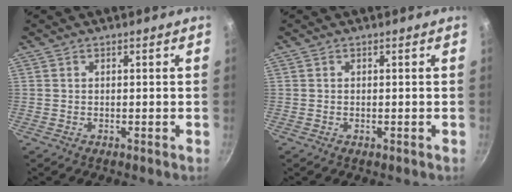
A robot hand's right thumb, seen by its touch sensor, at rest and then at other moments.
{"total": 0.0}